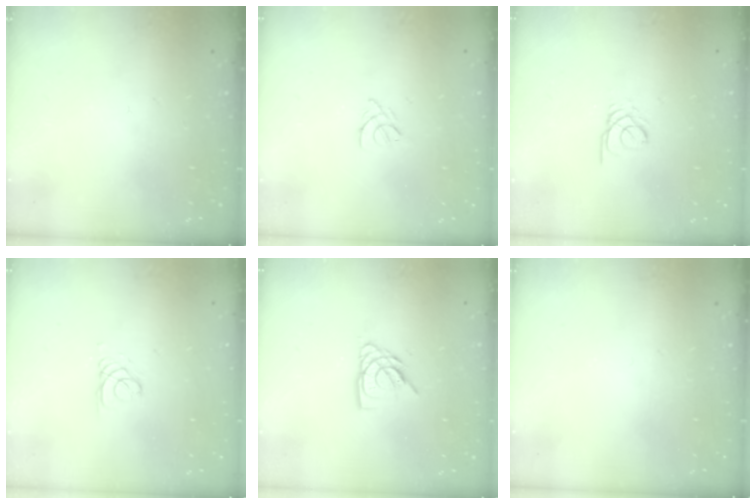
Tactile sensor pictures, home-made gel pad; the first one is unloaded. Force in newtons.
{"total": 2.5, "press": 2.4, "slide": 0.6}
{"total": 2.3, "press": 2.3, "slide": 0.2}
{"total": 1.1, "press": 1.1, "slide": 0.1}
{"total": 6.7, "press": 6.7, "slide": 0.6}
{"total": 0.0}